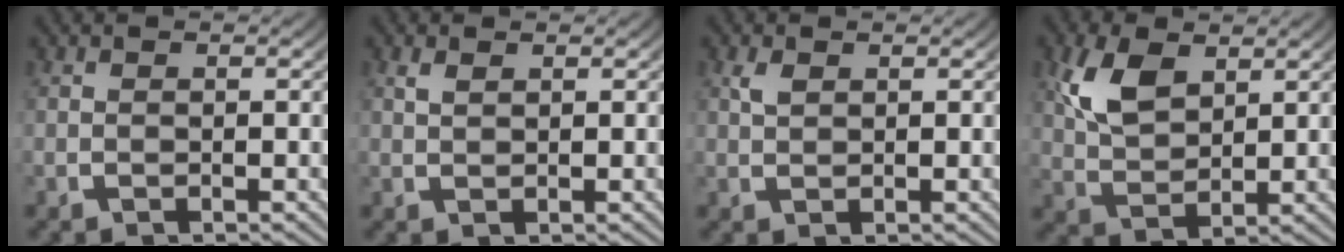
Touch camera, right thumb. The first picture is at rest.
{"total": 0.9, "force": [0.8, 0.3, 0.5], "torque": [-0.002, 0.003, 0.019]}
{"total": 1.2, "force": [0.8, 0.6, 0.7], "torque": [-0.011, 0.002, 0.020]}
{"total": 5.8, "force": [2.3, 3.5, 4.0], "torque": [-0.091, -0.015, 0.056]}